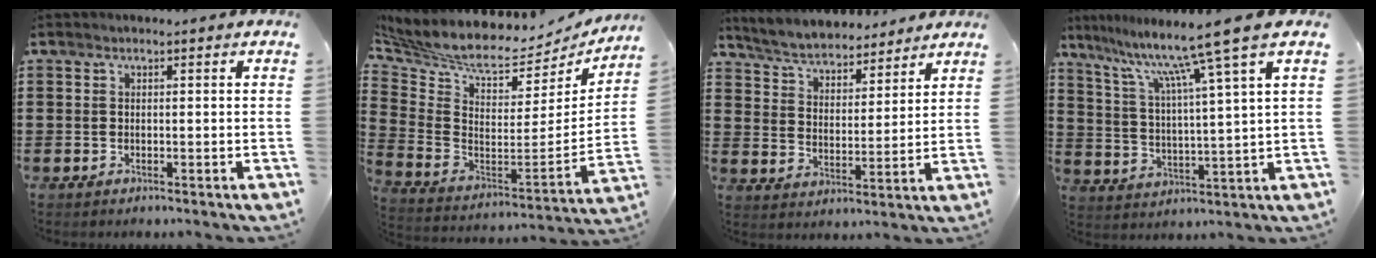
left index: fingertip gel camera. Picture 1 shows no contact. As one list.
[{"total": 6.5, "force": [5.2, 2.4, 3.1], "torque": [-0.089, -0.050, 0.085]}, {"total": 5.2, "force": [5.2, 0.5, 0.7], "torque": [-0.040, -0.030, 0.089]}, {"total": 10.9, "force": [8.0, -1.2, 7.4], "torque": [-0.171, -0.039, 0.122]}]